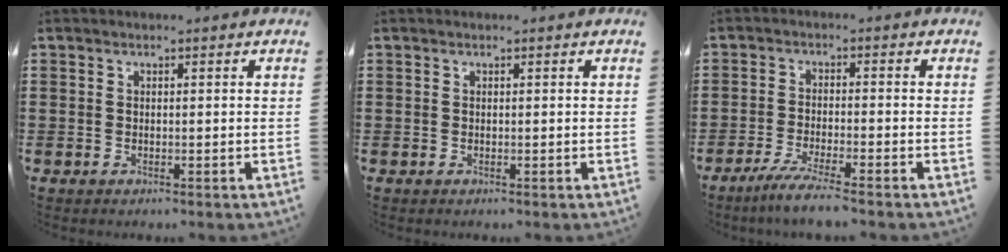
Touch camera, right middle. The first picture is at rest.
{"total": 0.0}
{"total": 4.2, "force": [-3.5, -0.4, 2.3], "torque": [-0.052, -0.016, -0.065]}